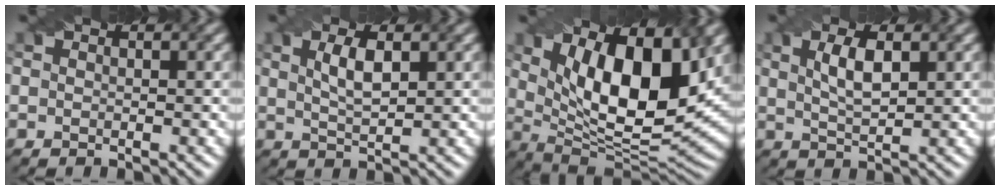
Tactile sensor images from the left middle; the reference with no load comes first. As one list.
[{"total": 2.9, "force": [0.9, 1.0, 2.6], "torque": [-0.054, 0.005, 0.020]}, {"total": 13.0, "force": [4.0, 5.2, 11.2], "torque": [-0.166, -0.008, 0.068]}, {"total": 3.2, "force": [0.9, 1.2, 2.9], "torque": [-0.062, 0.006, 0.021]}]